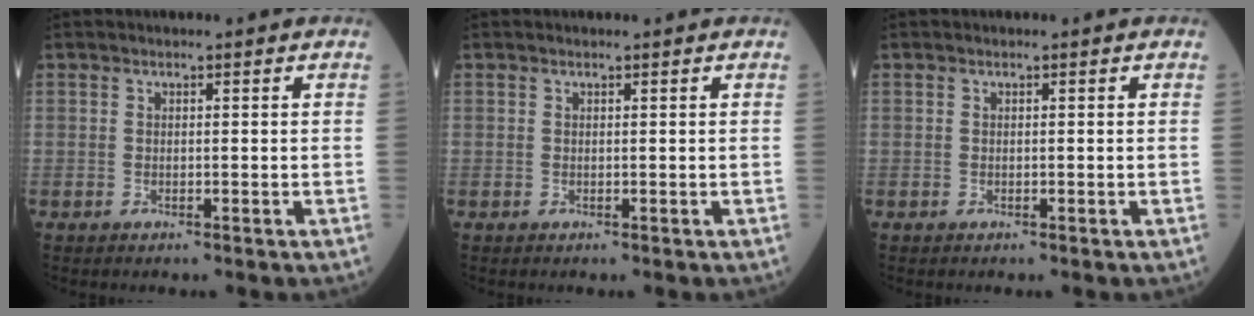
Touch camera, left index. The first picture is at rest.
{"total": 0.0}
{"total": 0.0}